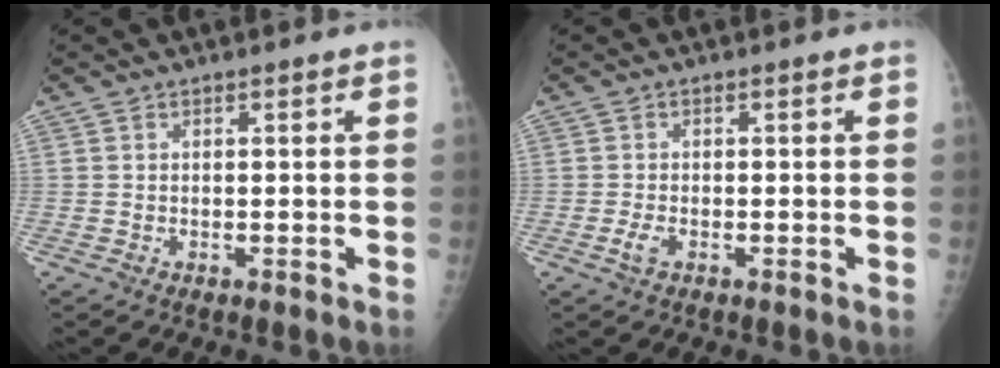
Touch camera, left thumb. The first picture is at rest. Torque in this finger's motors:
{"motor_torque": [-0.19, -0.18, 0.03, -0.02, 0.00]}